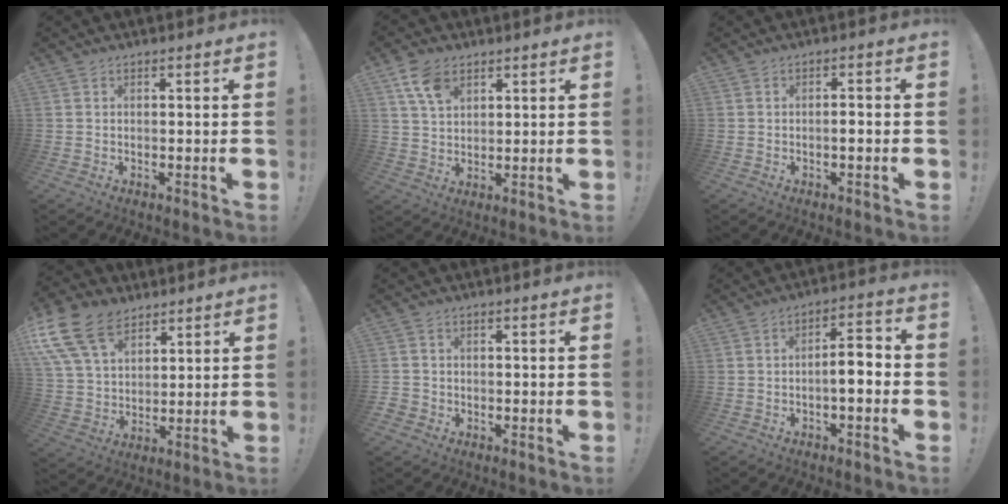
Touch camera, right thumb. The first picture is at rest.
{"total": 8.0, "force": [4.4, 4.9, 4.6], "torque": [-0.083, -0.011, 0.085]}
{"total": 2.2, "force": [-1.1, 0.2, 2.0], "torque": [-0.029, 0.001, -0.021]}
{"total": 17.0, "force": [9.8, 10.5, 9.1], "torque": [-0.187, -0.049, 0.184]}
{"total": 1.8, "force": [-0.6, 1.6, 0.6], "torque": [-0.009, 0.004, -0.011]}
{"total": 7.2, "force": [-2.0, 2.3, 6.5], "torque": [-0.098, 0.009, -0.037]}